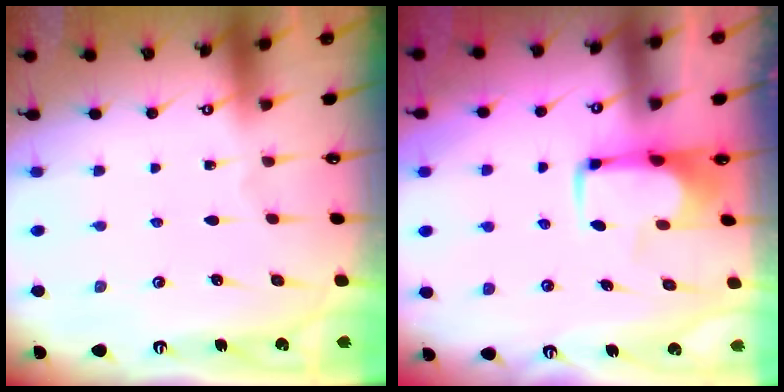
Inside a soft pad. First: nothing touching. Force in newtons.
{"total": 1.8, "press": 1.7, "slide": 0.5}